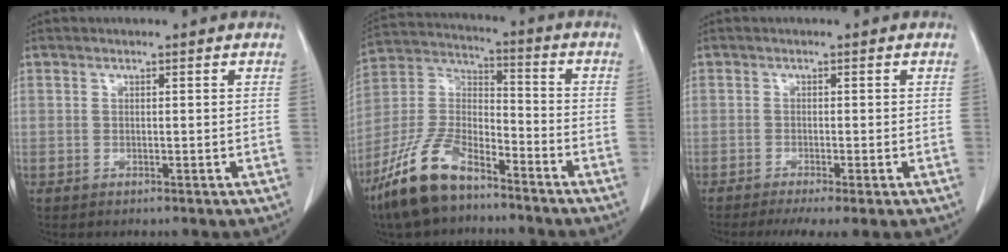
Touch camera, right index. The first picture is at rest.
{"total": 13.7, "force": [-10.0, 4.9, 8.1], "torque": [-0.178, 0.003, -0.194]}
{"total": 4.9, "force": [-3.4, 0.3, 3.4], "torque": [-0.051, -0.012, -0.053]}